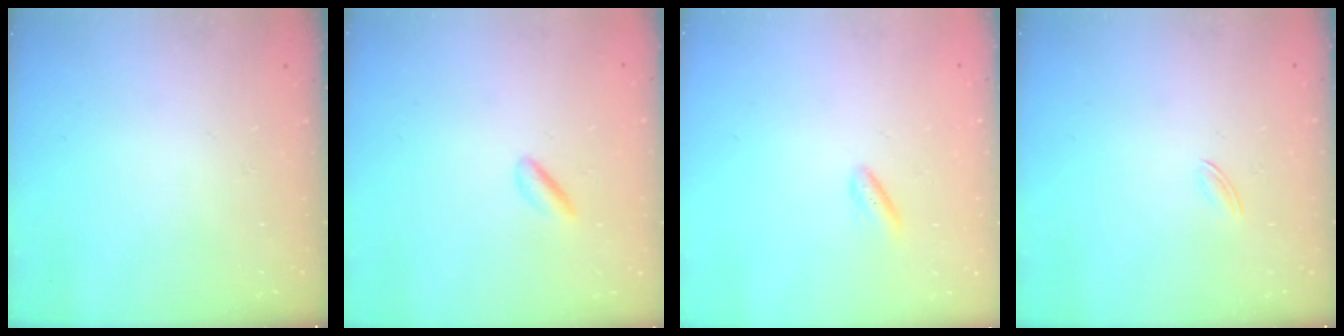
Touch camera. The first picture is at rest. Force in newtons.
{"total": 1.9, "press": 1.7, "slide": 0.7}
{"total": 2.0, "press": 1.8, "slide": 1.0}
{"total": 1.6, "press": 1.5, "slide": 0.5}